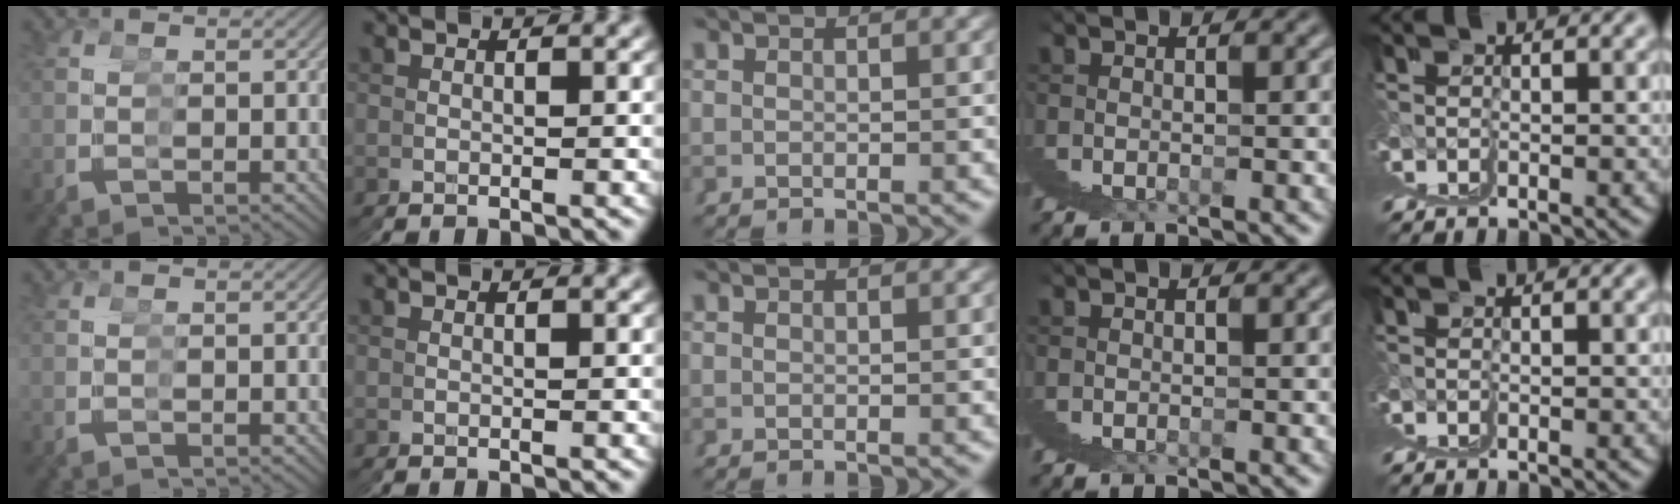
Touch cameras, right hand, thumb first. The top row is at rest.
{}